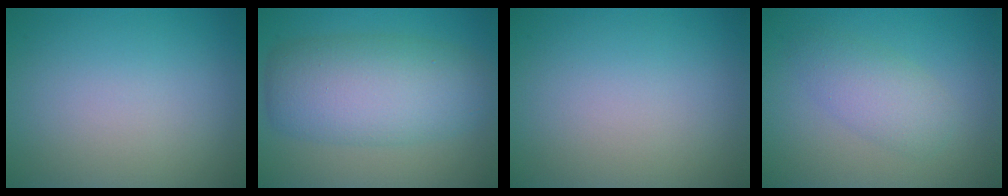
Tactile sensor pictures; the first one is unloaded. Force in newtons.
{"total": 7.9, "press": 7.9, "slide": 0.4}
{"total": 0.0}
{"total": 3.0, "press": 3.0, "slide": 0.1}